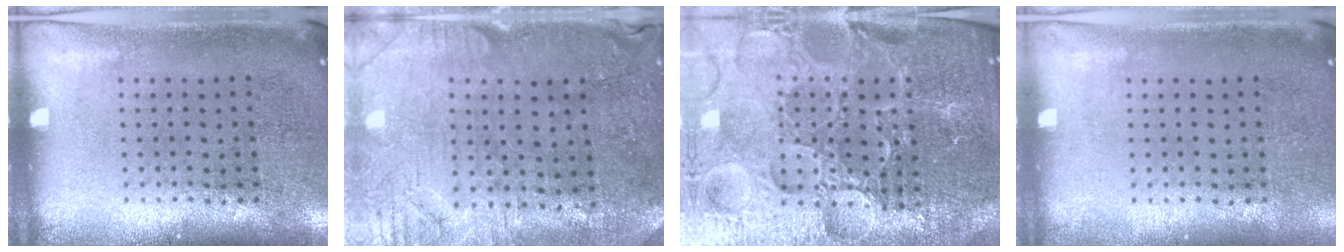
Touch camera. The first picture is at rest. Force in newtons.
{"total": 0.6, "press": 0.5, "slide": 0.3}
{"total": 5.8, "press": 5.3, "slide": 2.3}
{"total": 0.0}